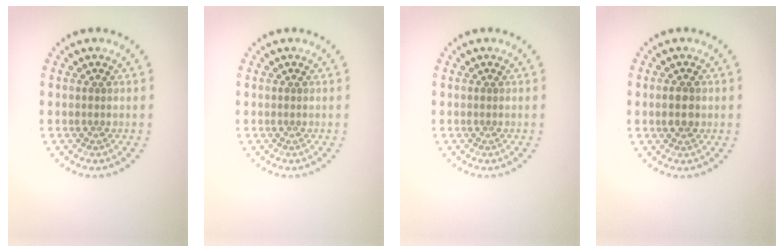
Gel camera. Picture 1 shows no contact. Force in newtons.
{"total": 0.0}
{"total": 0.0}
{"total": 2.4, "press": 2.4, "slide": 0.1}